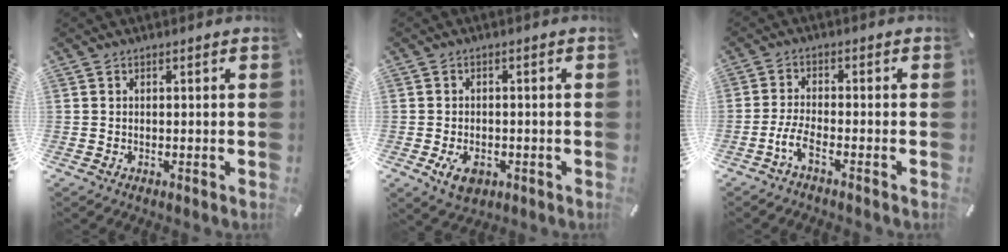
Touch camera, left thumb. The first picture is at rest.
{"total": 4.8, "force": [-1.9, 3.2, 3.1], "torque": [-0.062, 0.001, -0.038]}
{"total": 4.5, "force": [-2.7, 1.1, 3.5], "torque": [-0.085, -0.004, -0.054]}